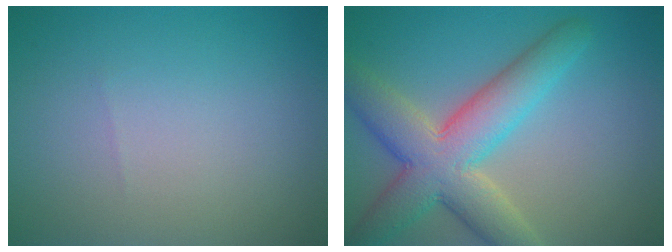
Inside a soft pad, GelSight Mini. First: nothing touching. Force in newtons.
{"total": 8.1, "press": 8.1, "slide": 0.5}